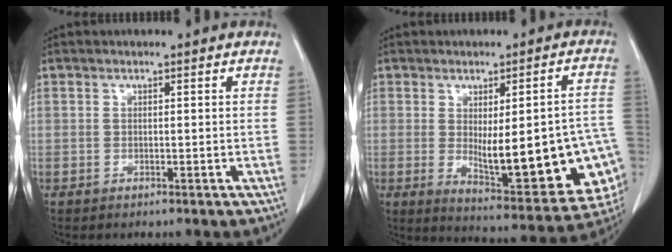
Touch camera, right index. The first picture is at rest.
{"total": 20.3, "force": [-3.4, 5.4, 19.2], "torque": [-0.180, 0.007, -0.020]}